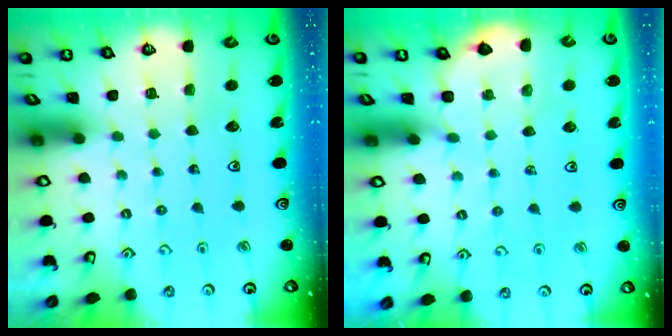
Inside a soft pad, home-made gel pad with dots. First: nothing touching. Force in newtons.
{"total": 2.3, "press": 2.3, "slide": 0.2}